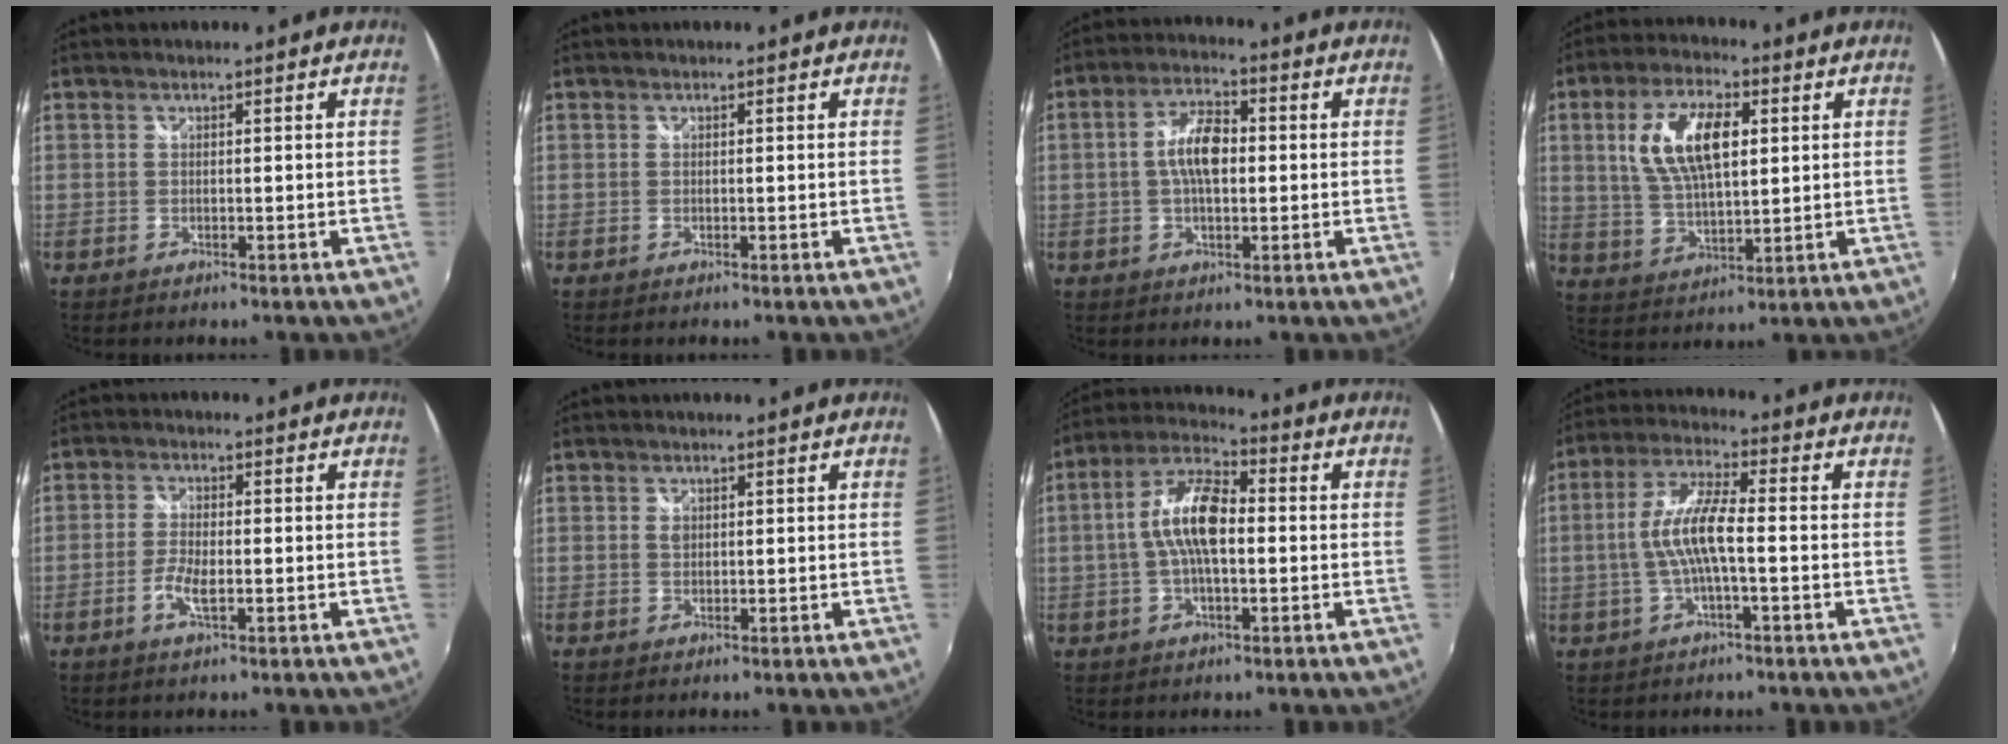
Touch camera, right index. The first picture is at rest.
{"total": 0.0}
{"total": 7.5, "force": [0.1, 3.5, 6.6], "torque": [-0.124, 0.014, 0.000]}
{"total": 12.8, "force": [3.2, 5.8, 11.0], "torque": [-0.212, 0.012, 0.065]}
{"total": 4.0, "force": [-1.4, 1.2, 3.6], "torque": [-0.081, -0.002, -0.029]}
{"total": 1.1, "force": [0.3, 0.9, 0.6], "torque": [-0.010, 0.002, 0.005]}
{"total": 10.7, "force": [-0.3, 4.2, 9.9], "torque": [-0.199, 0.017, -0.012]}
{"total": 9.0, "force": [-1.3, 1.5, 8.8], "torque": [-0.181, 0.006, -0.023]}